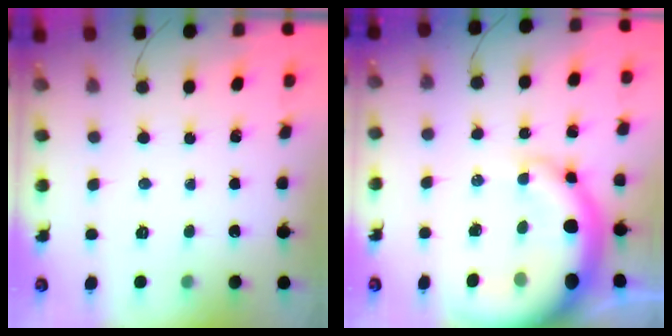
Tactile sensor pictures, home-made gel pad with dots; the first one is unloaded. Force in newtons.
{"total": 16.2, "press": 15.5, "slide": 4.6}